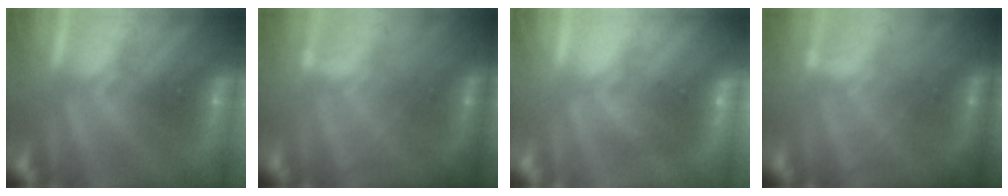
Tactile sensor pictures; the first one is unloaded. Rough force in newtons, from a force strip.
{"total": 1.9}
{"total": 2.7}
{"total": 1.9}